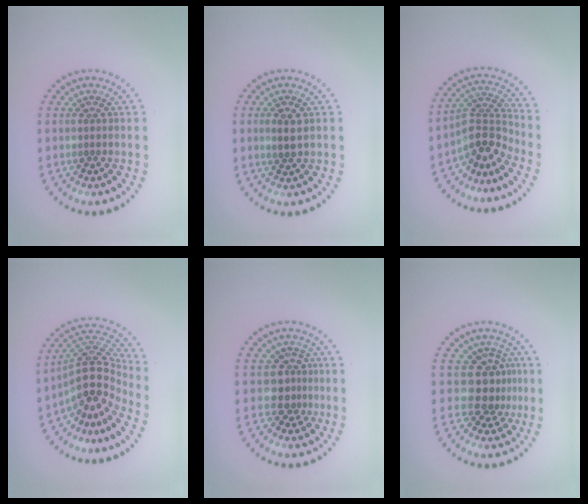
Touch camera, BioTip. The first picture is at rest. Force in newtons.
{"total": 1.8, "press": 1.8, "slide": 0.4}
{"total": 3.8, "press": 2.7, "slide": 2.7}
{"total": 5.3, "press": 4.0, "slide": 3.4}
{"total": 2.6, "press": 1.9, "slide": 1.7}
{"total": 3.2, "press": 2.5, "slide": 2.1}